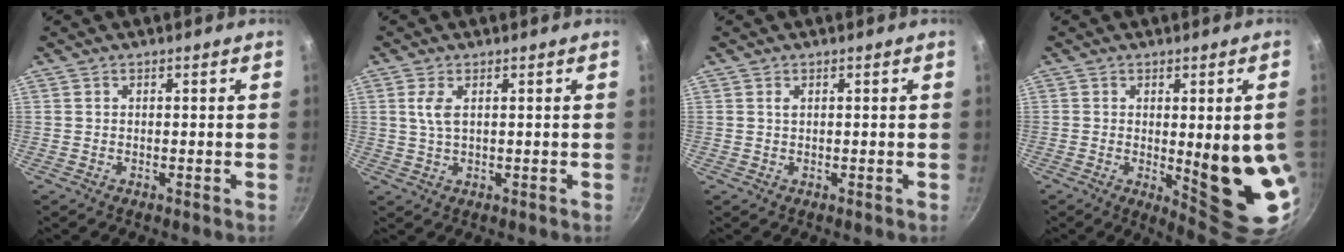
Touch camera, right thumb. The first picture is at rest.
{"total": 3.5, "force": [1.0, 1.5, 3.0], "torque": [-0.064, -0.003, 0.021]}
{"total": 0.7, "force": [0.3, 0.3, 0.6], "torque": [-0.010, 0.001, 0.007]}
{"total": 15.0, "force": [-1.2, 4.4, 14.3], "torque": [-0.159, -0.021, -0.002]}